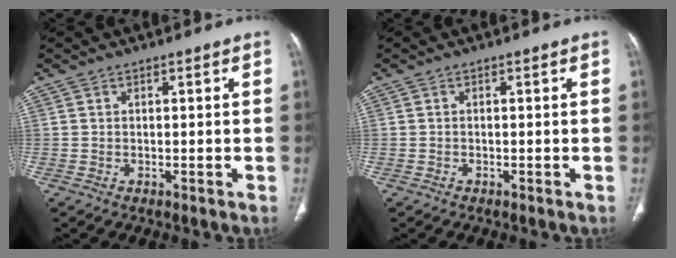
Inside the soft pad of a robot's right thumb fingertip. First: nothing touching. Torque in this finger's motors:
{"motor_torque": [-0.04, 0.24, 0.00, -0.10, 0.05]}